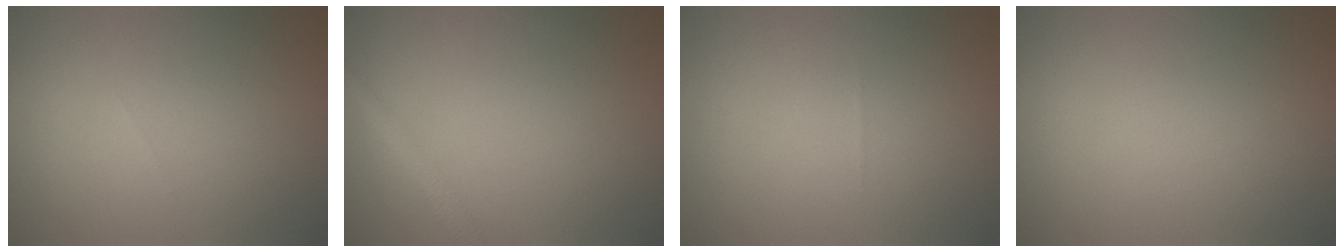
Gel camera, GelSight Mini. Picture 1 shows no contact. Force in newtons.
{"total": 2.0, "press": 2.0, "slide": 0.0}
{"total": 0.0}
{"total": 0.0}